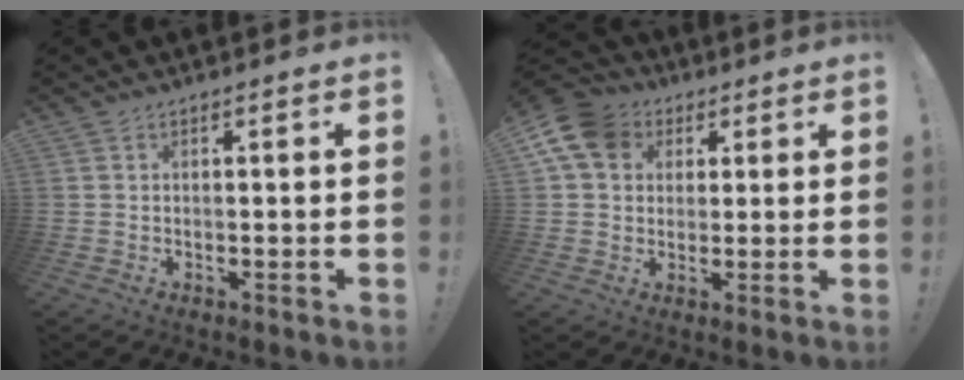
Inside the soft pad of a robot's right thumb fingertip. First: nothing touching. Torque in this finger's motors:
{"motor_torque": [-0.05, 1.17, 0.43, -0.29, 0.29]}